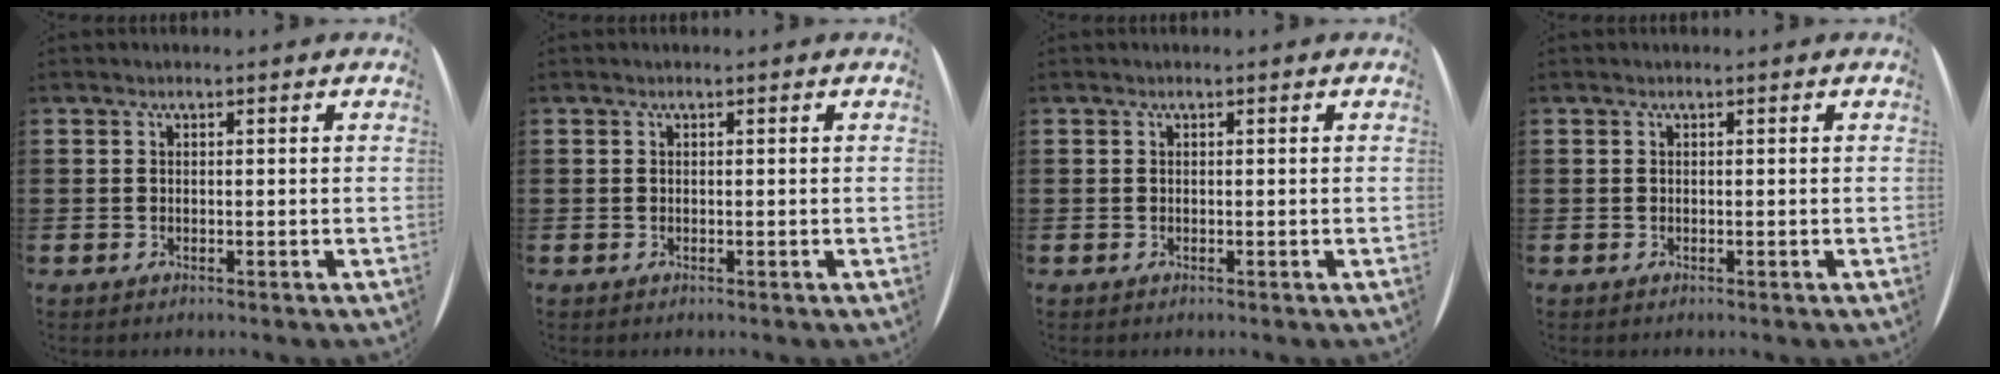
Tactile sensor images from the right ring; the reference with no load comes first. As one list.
[{"total": 0.0}, {"total": 0.0}, {"total": 0.0}]